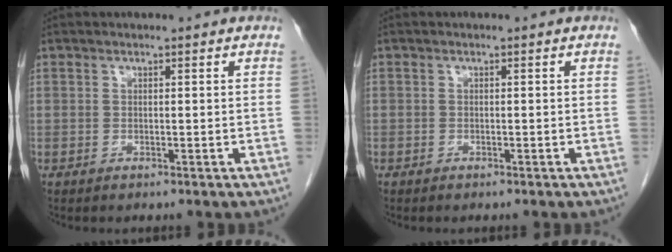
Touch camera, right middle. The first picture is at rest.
{"total": 0.0}